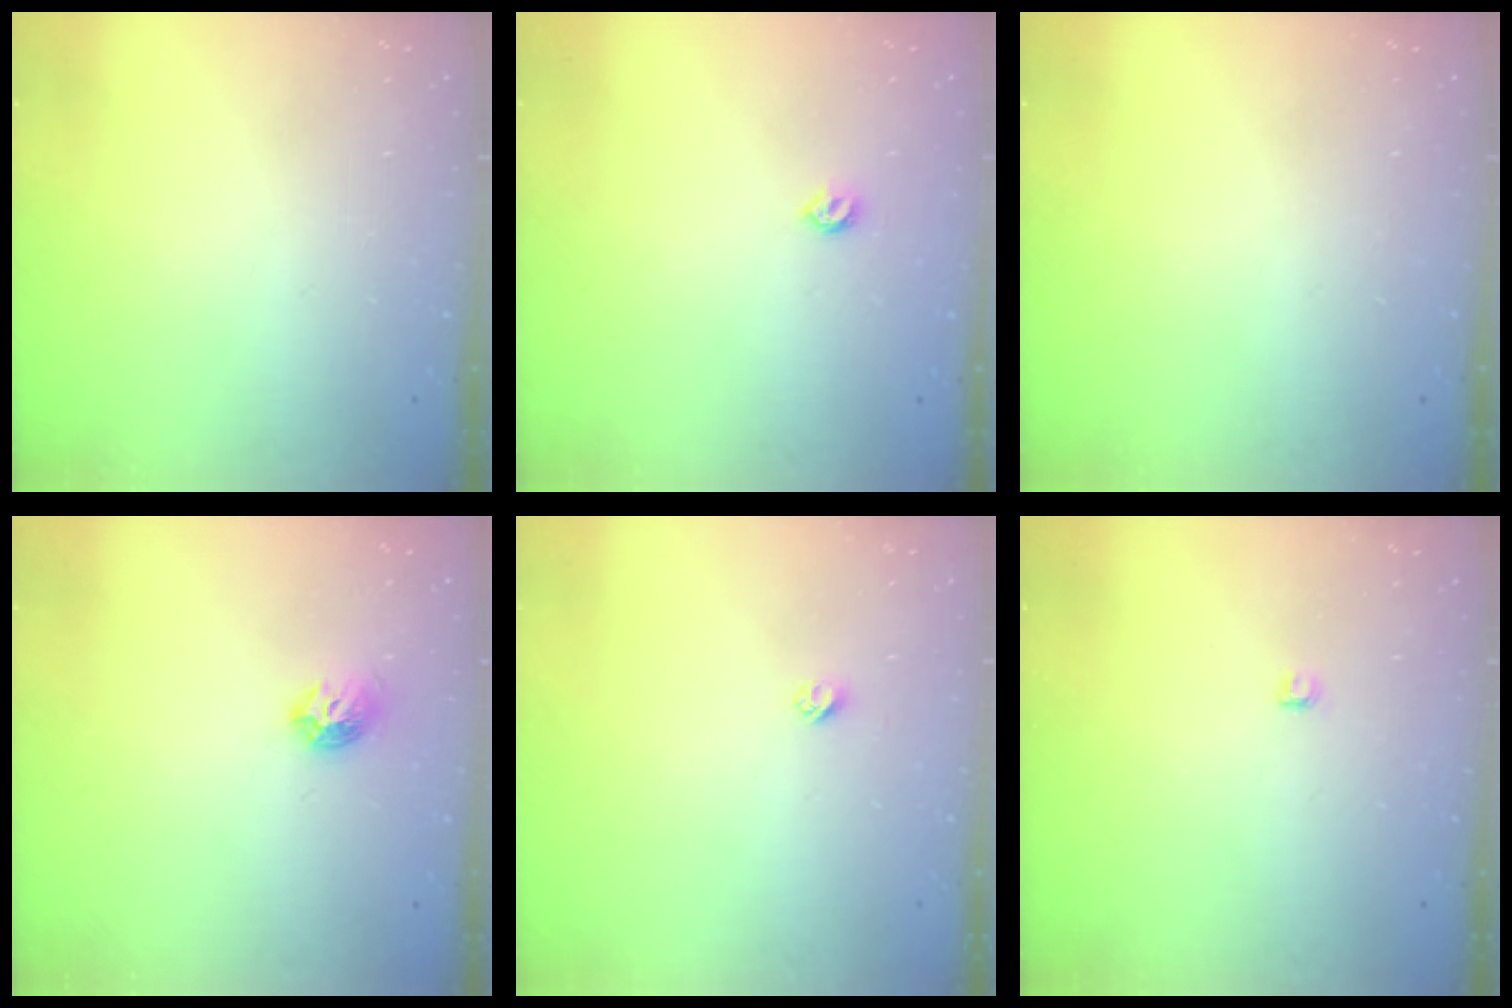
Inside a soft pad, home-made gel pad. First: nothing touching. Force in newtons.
{"total": 4.0, "press": 3.9, "slide": 0.8}
{"total": 0.0}
{"total": 7.0, "press": 6.9, "slide": 0.7}
{"total": 2.3, "press": 2.3, "slide": 0.2}
{"total": 2.8, "press": 2.7, "slide": 0.3}